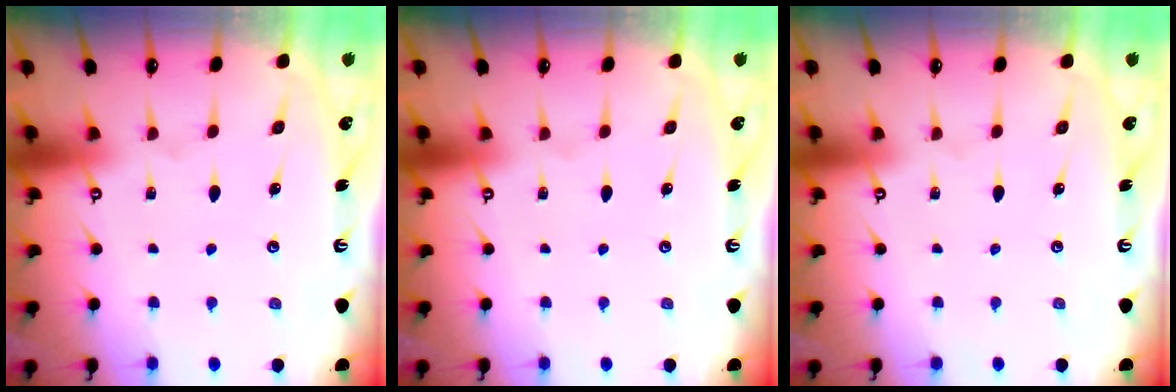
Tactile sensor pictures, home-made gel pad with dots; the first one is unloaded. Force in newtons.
{"total": 0.0}
{"total": 0.0}